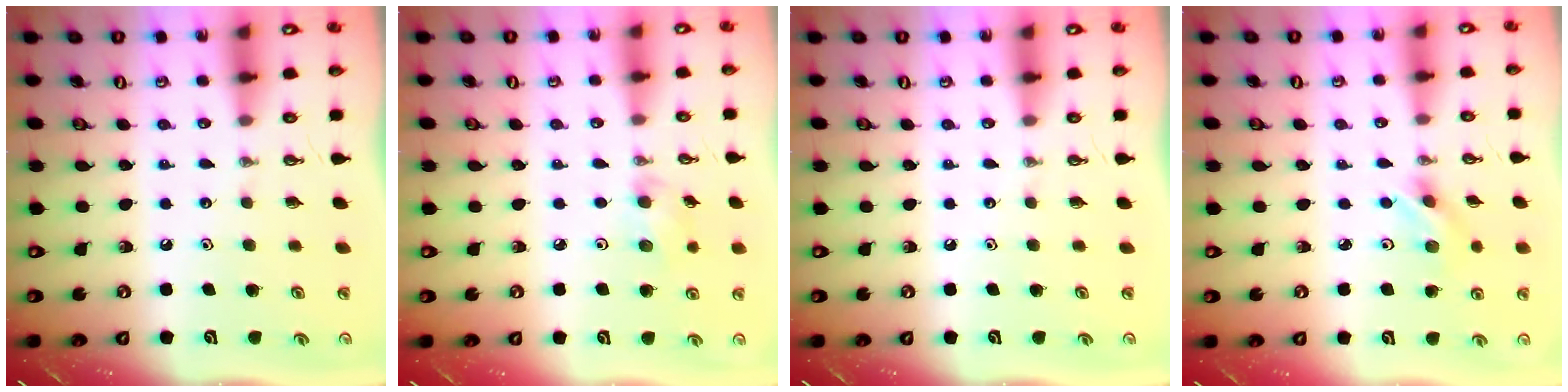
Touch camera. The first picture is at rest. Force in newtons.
{"total": 6.9, "press": 5.4, "slide": 4.3}
{"total": 0.0}
{"total": 2.7, "press": 2.7, "slide": 0.3}